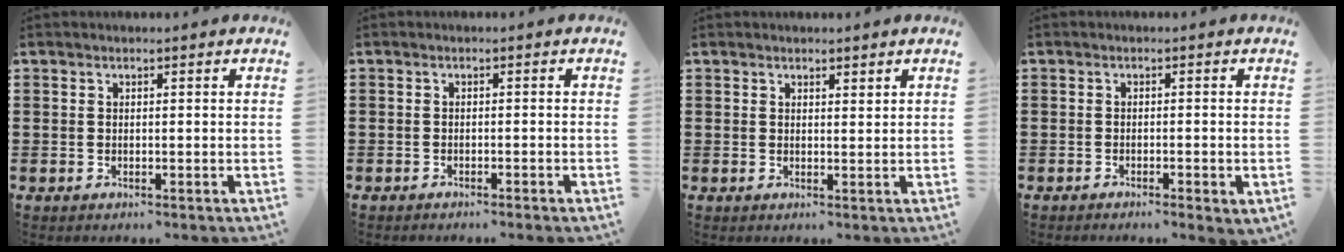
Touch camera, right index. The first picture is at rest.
{"total": 0.9, "force": [-0.9, -0.1, 0.2], "torque": [-0.005, 0.000, -0.019]}
{"total": 1.1, "force": [1.1, 0.4, 0.1], "torque": [-0.003, 0.003, 0.021]}
{"total": 0.9, "force": [-0.7, 0.0, 0.5], "torque": [-0.011, -0.003, -0.014]}